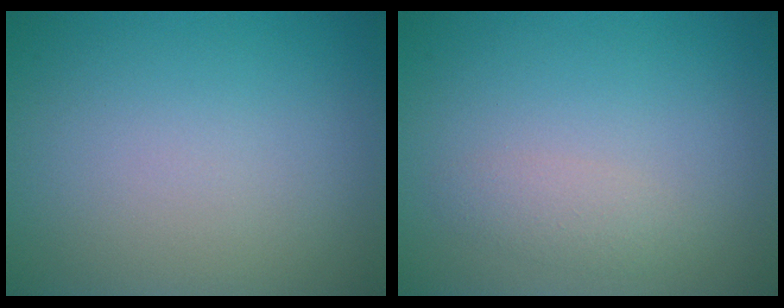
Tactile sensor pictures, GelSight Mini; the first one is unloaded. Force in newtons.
{"total": 1.4, "press": 1.4, "slide": 0.1}